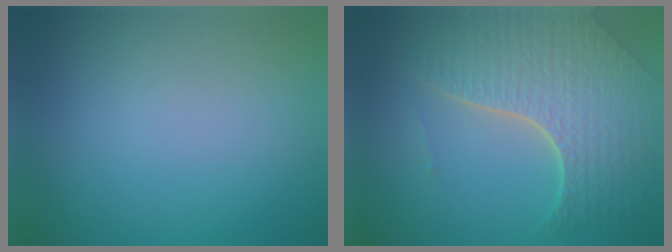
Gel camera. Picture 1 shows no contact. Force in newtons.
{"total": 7.0, "press": 5.0, "slide": 4.9}